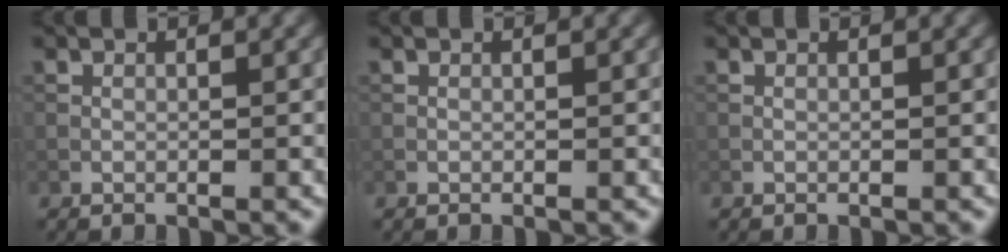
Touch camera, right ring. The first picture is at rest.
{"total": 0.0}
{"total": 0.0}